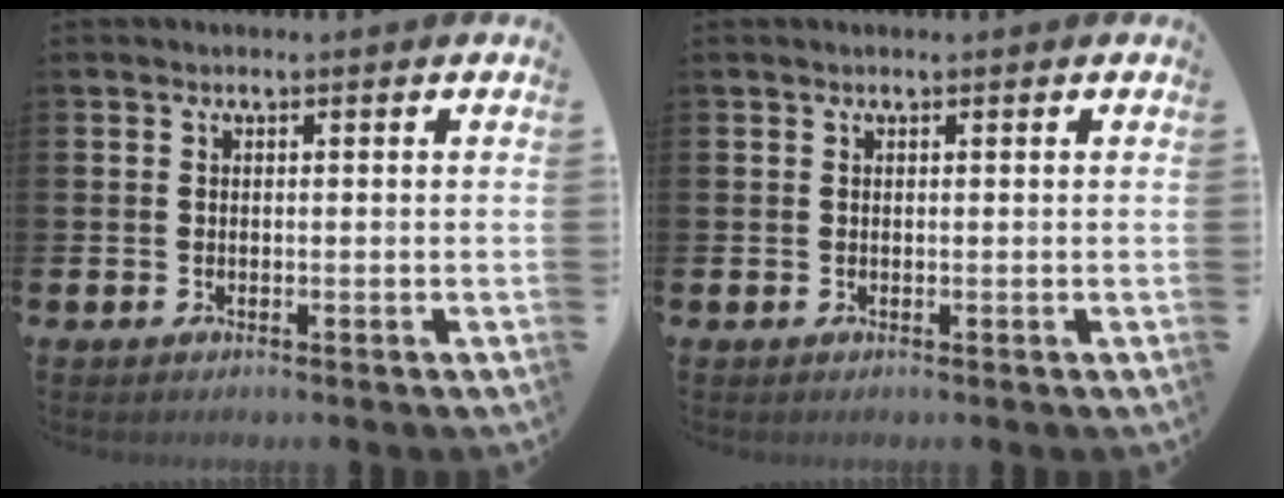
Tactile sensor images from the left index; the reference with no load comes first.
{"total": 0.0}